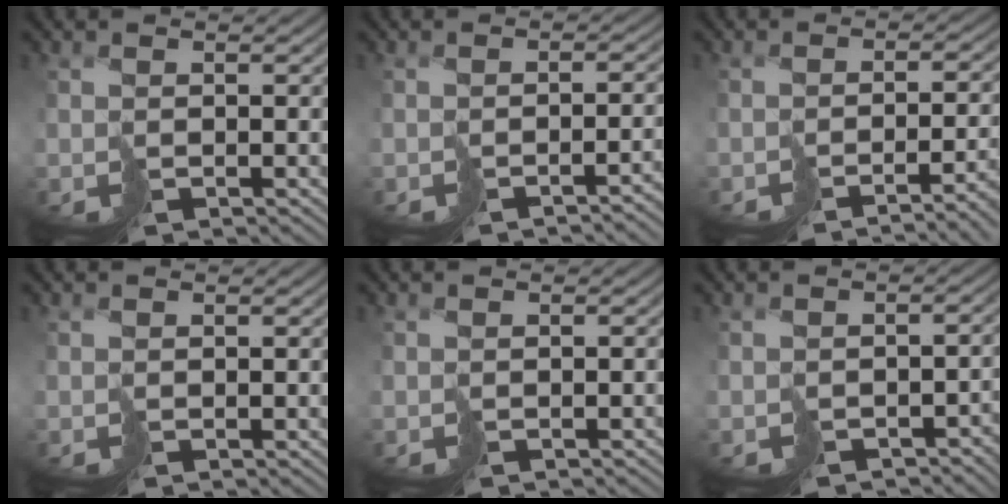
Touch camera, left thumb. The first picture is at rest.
{"total": 3.9, "force": [-3.1, 0.4, 2.4], "torque": [-0.025, -0.007, -0.044]}
{"total": 6.7, "force": [-4.7, 0.6, 4.7], "torque": [-0.044, -0.009, -0.063]}
{"total": 0.0}
{"total": 1.4, "force": [-1.0, 0.6, 0.8], "torque": [-0.005, -0.001, -0.017]}
{"total": 5.2, "force": [-3.6, 2.4, 2.9], "torque": [-0.036, -0.018, -0.047]}